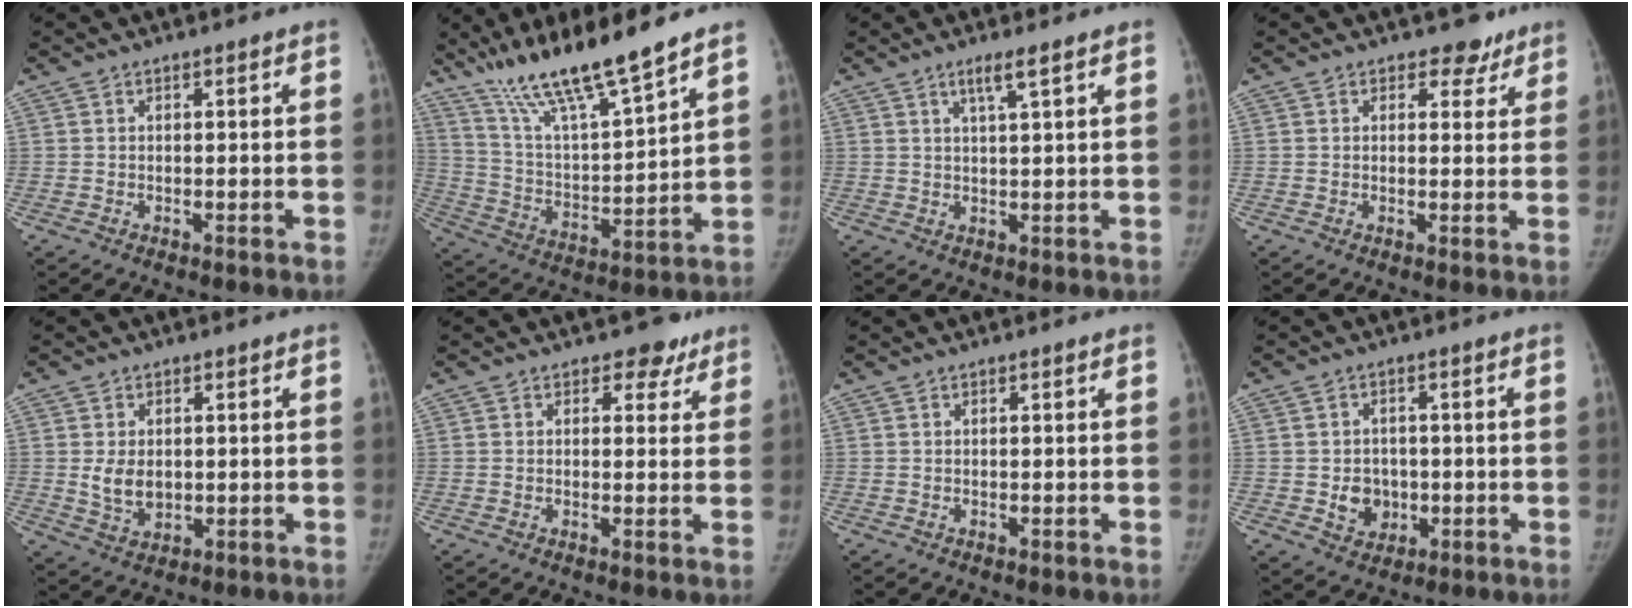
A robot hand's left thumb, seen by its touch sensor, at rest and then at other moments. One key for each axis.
{"total": 16.8, "fx": 13.2, "fy": 1.4, "fz": 10.3, "tx": -0.168, "ty": -0.070, "tz": 0.246}
{"total": 3.2, "fx": 1.9, "fy": -0.2, "fz": 2.6, "tx": -0.054, "ty": -0.009, "tz": 0.039}
{"total": 3.4, "fx": 2.5, "fy": 2.2, "fz": 0.5, "tx": 0.018, "ty": -0.014, "tz": 0.027}
{"total": 5.4, "fx": 0.3, "fy": 3.9, "fz": 3.8, "tx": -0.053, "ty": -0.010, "tz": 0.017}
{"total": 3.6, "fx": 2.5, "fy": 2.5, "fz": 0.9, "tx": 0.018, "ty": -0.011, "tz": 0.026}
{"total": 0.0}
{"total": 5.7, "fx": -0.9, "fy": 5.0, "fz": 2.6, "tx": -0.012, "ty": 0.008, "tz": -0.007}